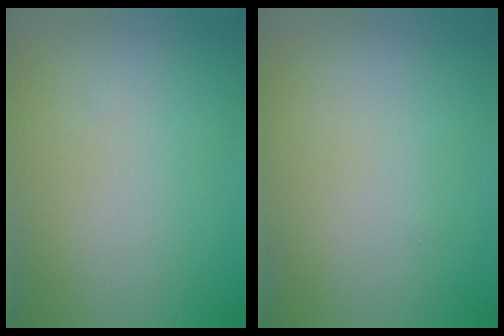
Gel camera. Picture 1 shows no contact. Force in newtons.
{"total": 0.0}